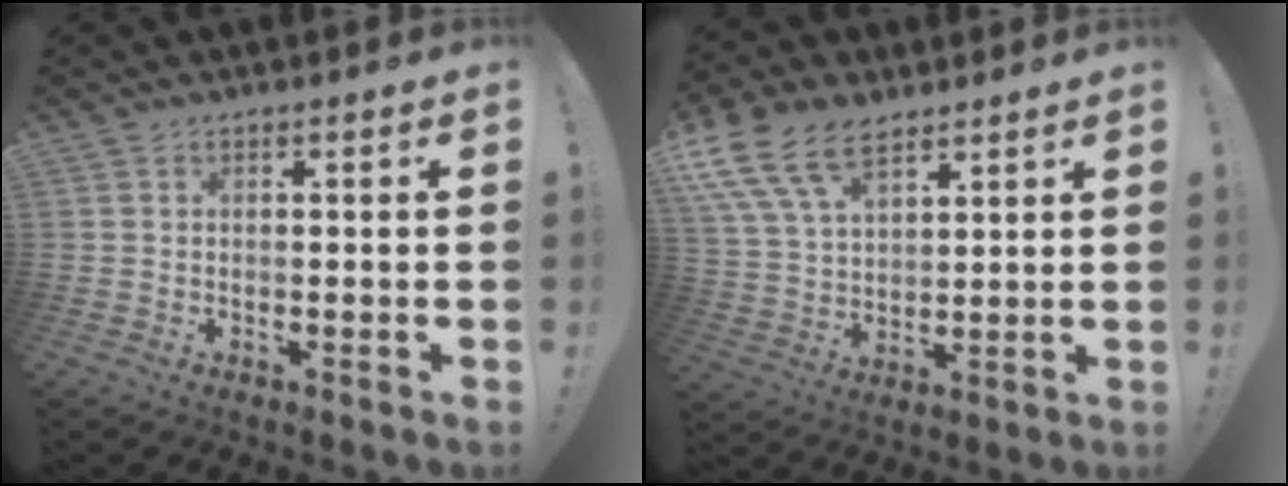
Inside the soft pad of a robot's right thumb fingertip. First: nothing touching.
{"total": 14.9, "force": [9.6, 8.2, 7.9], "torque": [-0.167, -0.044, 0.182]}